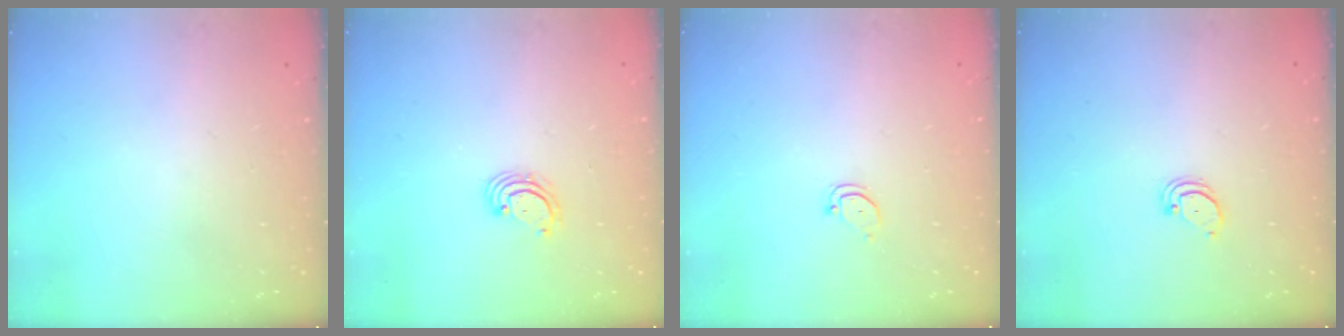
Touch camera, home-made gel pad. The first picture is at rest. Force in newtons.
{"total": 2.6, "press": 2.6, "slide": 0.3}
{"total": 2.4, "press": 2.4, "slide": 0.2}
{"total": 2.1, "press": 2.1, "slide": 0.2}